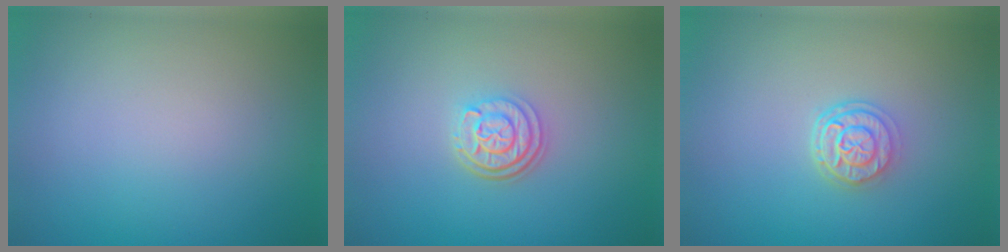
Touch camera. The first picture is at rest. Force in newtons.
{"total": 3.2, "press": 2.5, "slide": 2.1}
{"total": 3.0, "press": 2.4, "slide": 1.9}